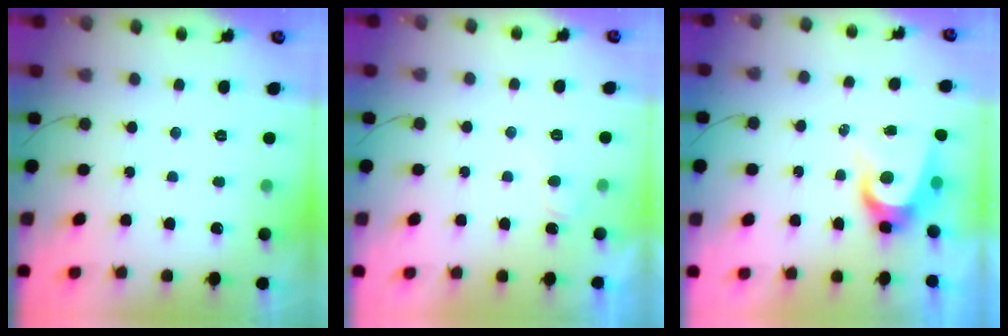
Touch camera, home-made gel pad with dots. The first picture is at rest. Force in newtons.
{"total": 4.8, "press": 4.8, "slide": 0.4}
{"total": 6.8, "press": 6.7, "slide": 0.4}